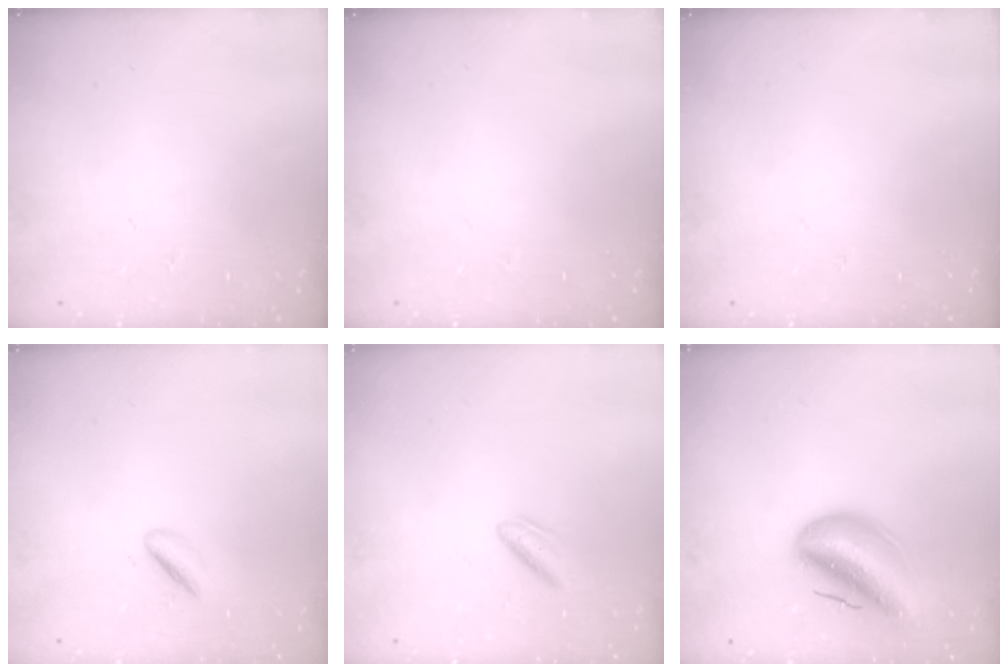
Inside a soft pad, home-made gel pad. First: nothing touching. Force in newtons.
{"total": 0.0}
{"total": 0.0}
{"total": 2.2, "press": 1.8, "slide": 1.3}
{"total": 2.7, "press": 2.4, "slide": 1.2}
{"total": 11.9, "press": 11.3, "slide": 3.7}